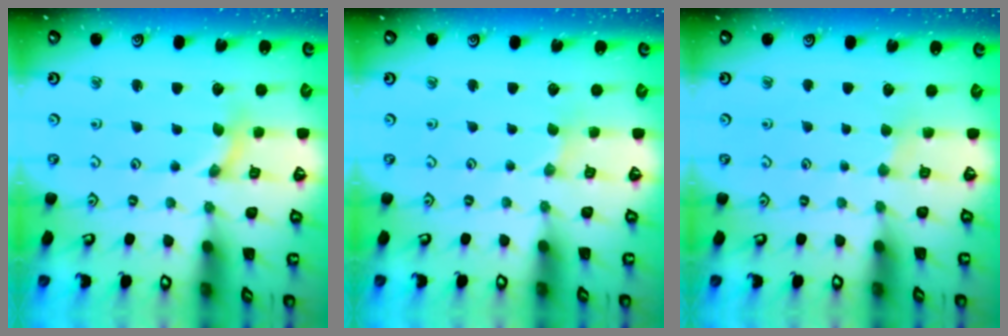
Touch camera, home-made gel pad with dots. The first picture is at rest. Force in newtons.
{"total": 0.0}
{"total": 2.0, "press": 2.0, "slide": 0.3}